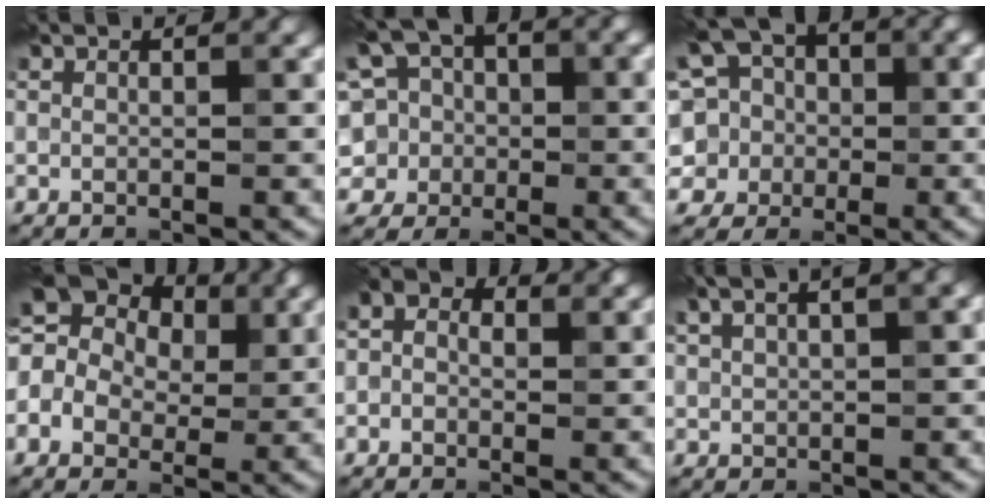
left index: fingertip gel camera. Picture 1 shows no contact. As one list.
[{"total": 8.2, "force": [-0.8, 7.3, 3.8], "torque": [-0.068, 0.029, -0.045]}, {"total": 7.7, "force": [0.0, 7.1, 3.0], "torque": [-0.063, 0.034, -0.031]}, {"total": 12.7, "force": [3.9, 10.1, 6.6], "torque": [-0.122, 0.044, 0.030]}, {"total": 3.9, "force": [1.0, 2.9, 2.4], "torque": [-0.015, 0.008, -0.019]}, {"total": 4.8, "force": [2.9, 1.5, 3.6], "torque": [-0.063, 0.021, 0.049]}]